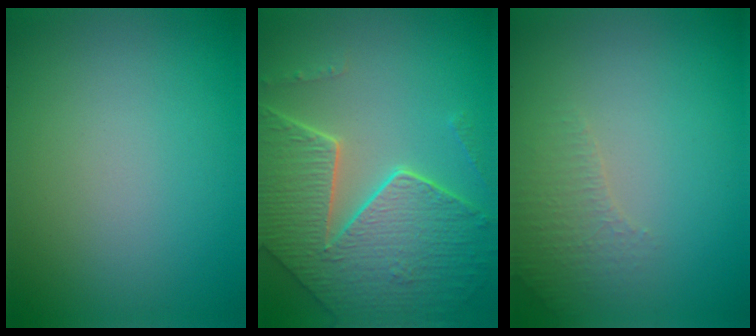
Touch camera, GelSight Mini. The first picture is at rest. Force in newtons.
{"total": 8.1, "press": 5.9, "slide": 5.5}
{"total": 2.0, "press": 1.9, "slide": 0.5}